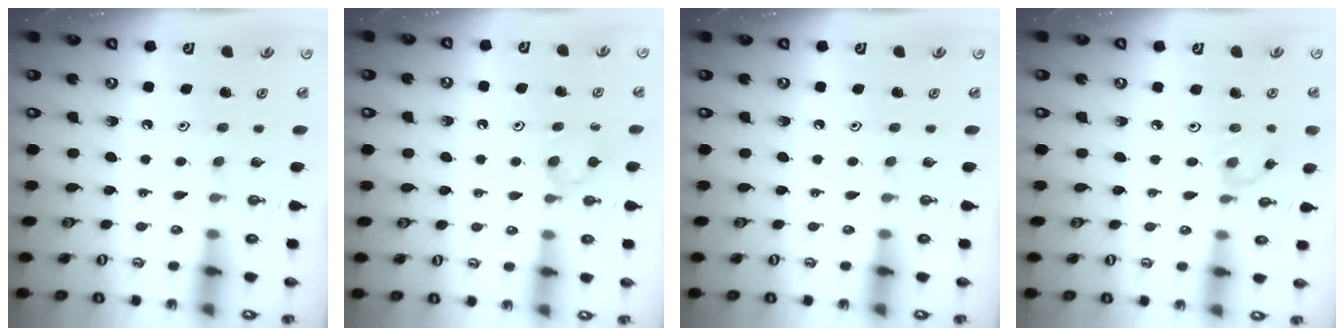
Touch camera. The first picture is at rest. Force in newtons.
{"total": 5.0, "press": 4.9, "slide": 0.8}
{"total": 0.0}
{"total": 1.4, "press": 1.4, "slide": 0.3}